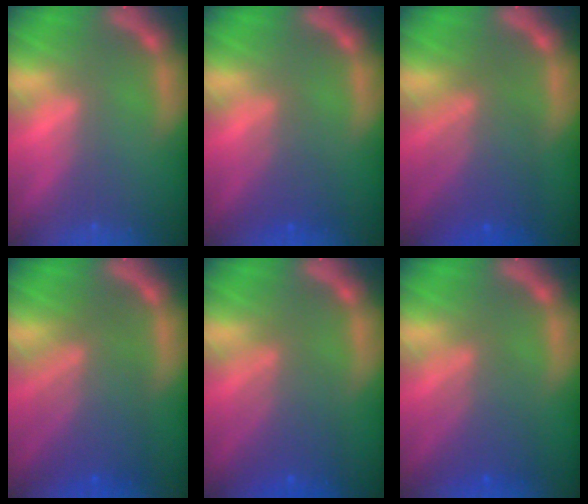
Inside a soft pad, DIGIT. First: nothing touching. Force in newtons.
{"total": 2.9}
{"total": 6.5}
{"total": 7.1}
{"total": 5.1}
{"total": 4.5}